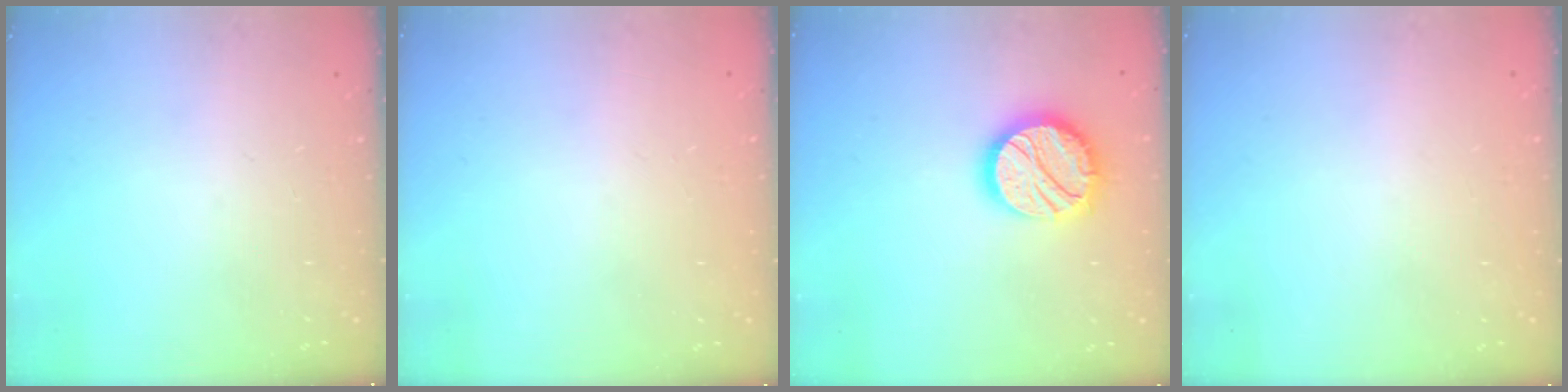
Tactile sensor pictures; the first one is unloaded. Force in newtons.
{"total": 0.7, "press": 0.7, "slide": 0.1}
{"total": 16.8, "press": 16.7, "slide": 1.0}
{"total": 0.6, "press": 0.6, "slide": 0.1}